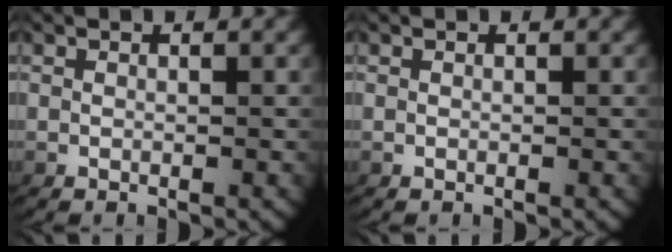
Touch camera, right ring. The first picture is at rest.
{"total": 0.0}